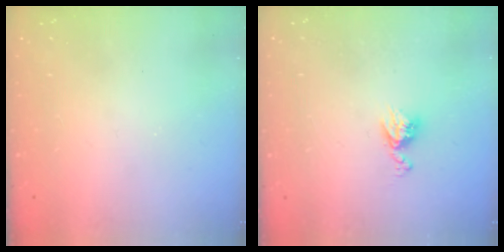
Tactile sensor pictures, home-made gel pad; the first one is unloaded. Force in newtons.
{"total": 6.4, "press": 6.4, "slide": 0.5}